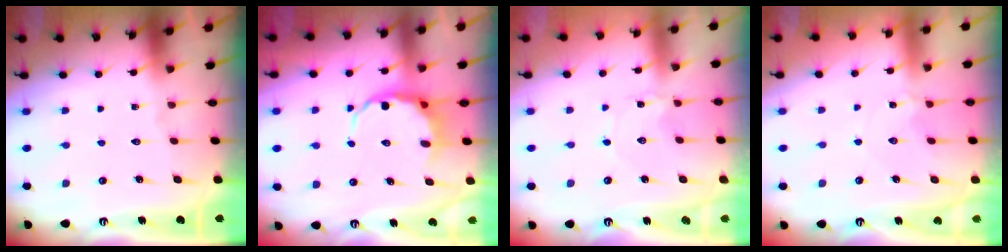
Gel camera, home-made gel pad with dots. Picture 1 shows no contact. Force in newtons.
{"total": 6.8, "press": 6.4, "slide": 2.2}
{"total": 0.0}
{"total": 2.3, "press": 2.3, "slide": 0.3}